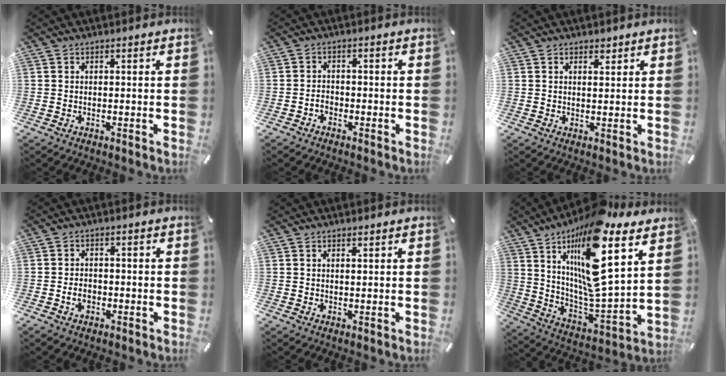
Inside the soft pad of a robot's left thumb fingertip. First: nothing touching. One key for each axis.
{"total": 2.3, "fx": -1.3, "fy": 1.5, "fz": 1.2, "tx": -0.023, "ty": 0.009, "tz": -0.026}
{"total": 1.6, "fx": 1.2, "fy": 0.9, "fz": 0.6, "tx": -0.005, "ty": -0.003, "tz": 0.021}
{"total": 3.5, "fx": -1.3, "fy": 2.5, "fz": 2.1, "tx": -0.045, "ty": 0.004, "tz": -0.024}
{"total": 0.7, "fx": 0.4, "fy": 0.1, "fz": 0.5, "tx": -0.009, "ty": 0.000, "tz": 0.007}
{"total": 20.9, "fx": 12.5, "fy": 5.8, "fz": 15.7, "tx": -0.297, "ty": -0.090, "tz": 0.198}